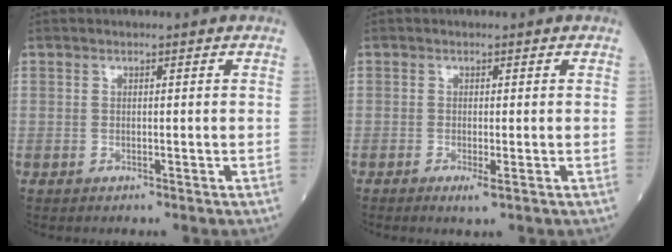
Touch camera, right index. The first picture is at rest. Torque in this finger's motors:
{"motor_torque": [0.08, -0.07, 0.05, 0.00]}